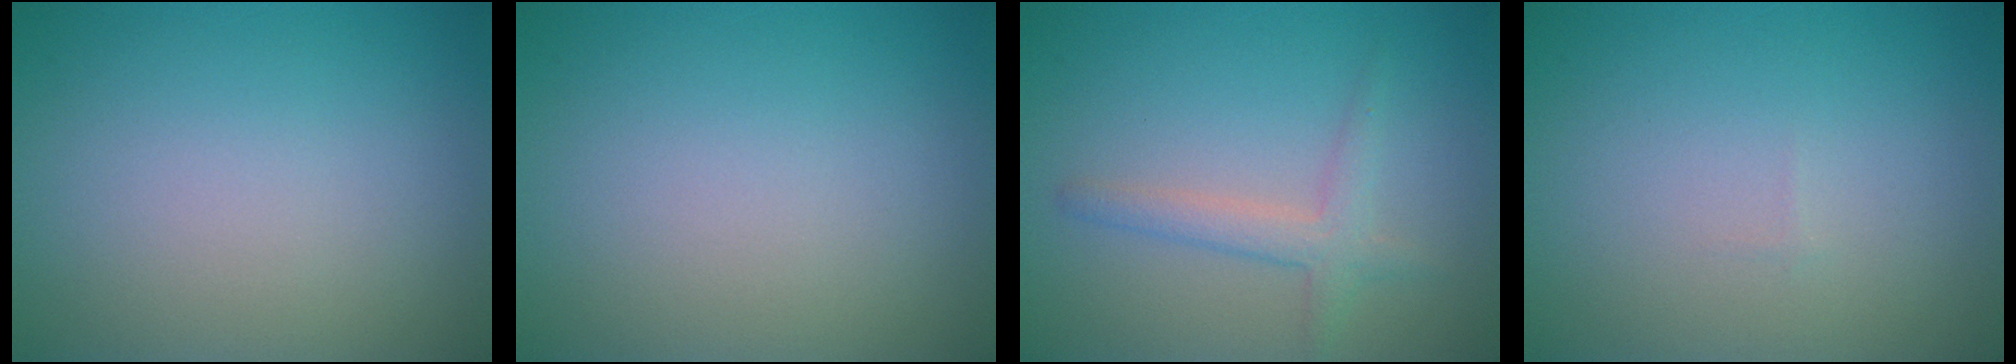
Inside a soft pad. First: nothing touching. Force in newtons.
{"total": 0.0}
{"total": 1.7, "press": 1.7, "slide": 0.2}
{"total": 0.0}